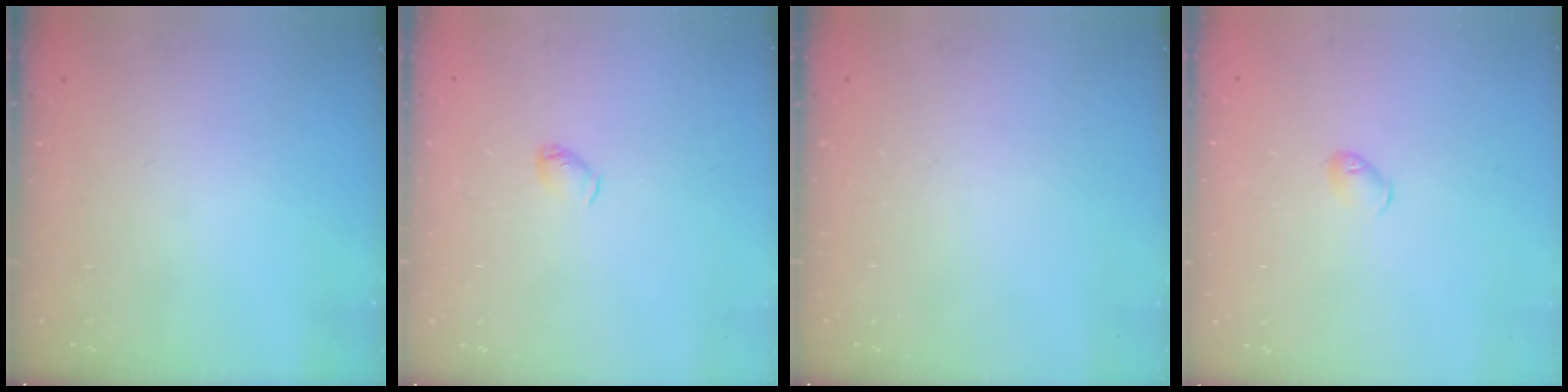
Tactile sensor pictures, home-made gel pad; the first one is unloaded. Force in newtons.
{"total": 2.5, "press": 2.5, "slide": 0.4}
{"total": 0.0}
{"total": 4.6, "press": 4.6, "slide": 0.8}